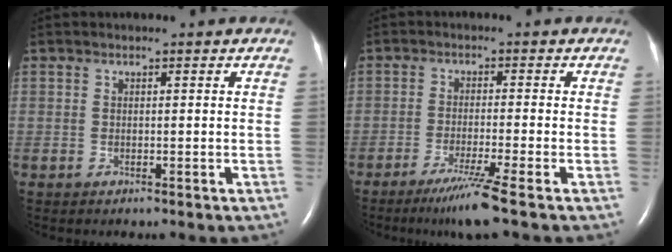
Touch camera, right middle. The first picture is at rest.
{"total": 5.8, "force": [-3.9, -1.6, 4.0], "torque": [-0.075, -0.020, -0.076]}